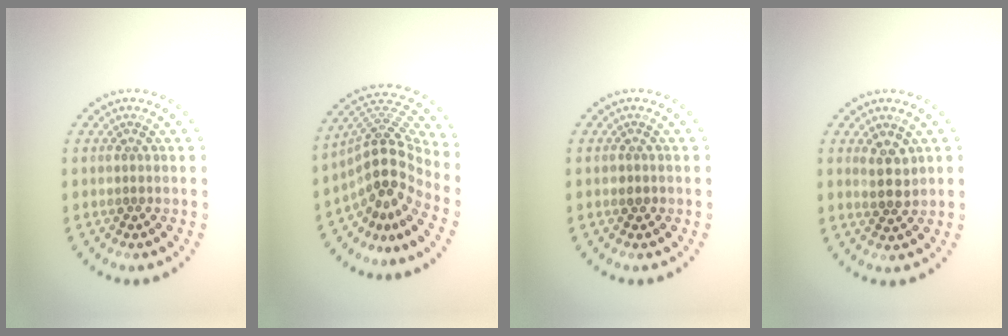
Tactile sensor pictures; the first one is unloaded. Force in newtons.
{"total": 5.0, "press": 3.6, "slide": 3.5}
{"total": 0.8, "press": 0.8, "slide": 0.3}
{"total": 2.1, "press": 2.0, "slide": 0.8}